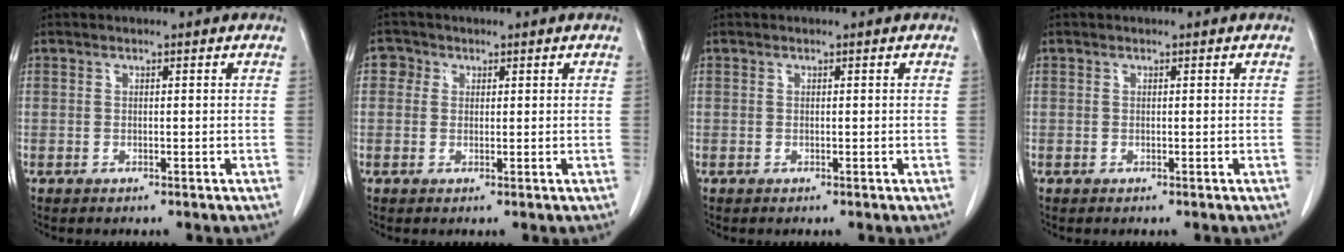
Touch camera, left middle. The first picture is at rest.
{"total": 2.0, "force": [0.7, 1.9, 0.4], "torque": [0.003, 0.006, 0.004]}
{"total": 0.0}
{"total": 0.0}